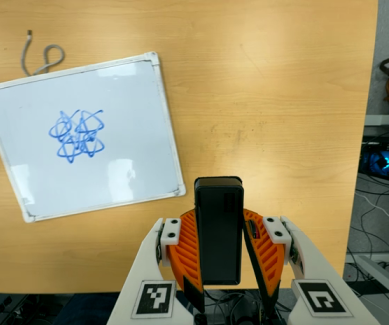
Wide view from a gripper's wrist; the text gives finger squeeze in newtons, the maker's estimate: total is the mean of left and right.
{"total": 6.0, "left": 5.0, "right": 6.9}